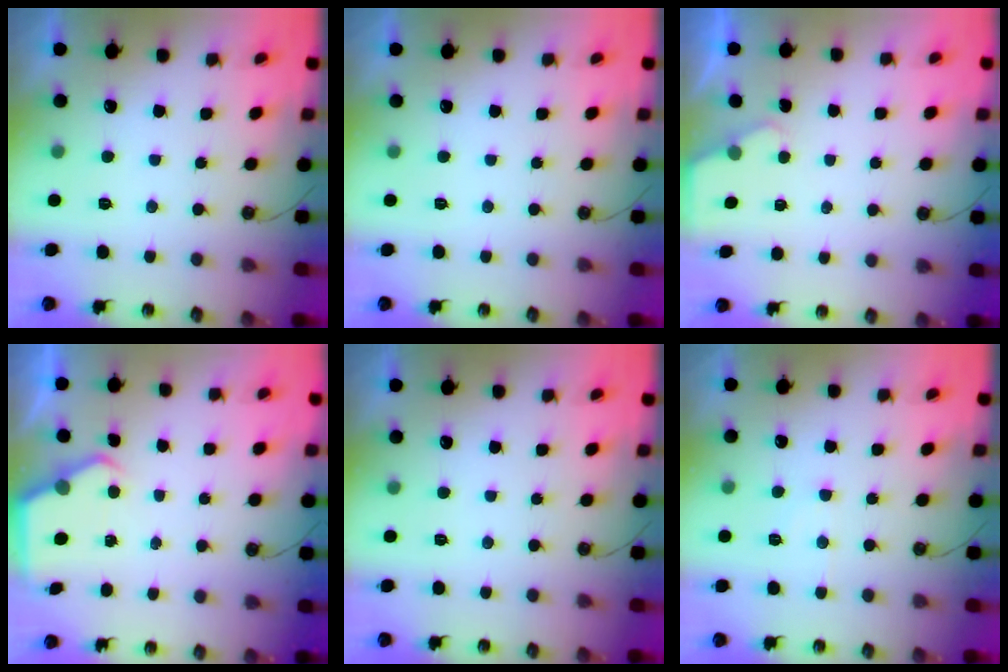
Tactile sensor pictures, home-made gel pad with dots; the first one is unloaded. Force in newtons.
{"total": 0.0}
{"total": 1.7, "press": 1.6, "slide": 0.2}
{"total": 4.0, "press": 4.0, "slide": 0.2}
{"total": 0.0}
{"total": 4.5, "press": 4.4, "slide": 0.8}